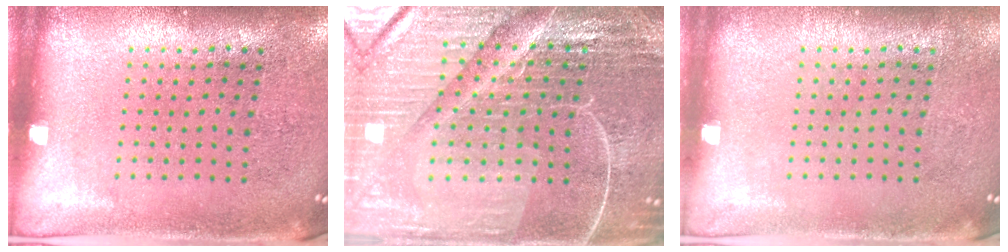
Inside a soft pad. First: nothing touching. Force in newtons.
{"total": 6.3, "press": 5.7, "slide": 2.8}
{"total": 0.0}